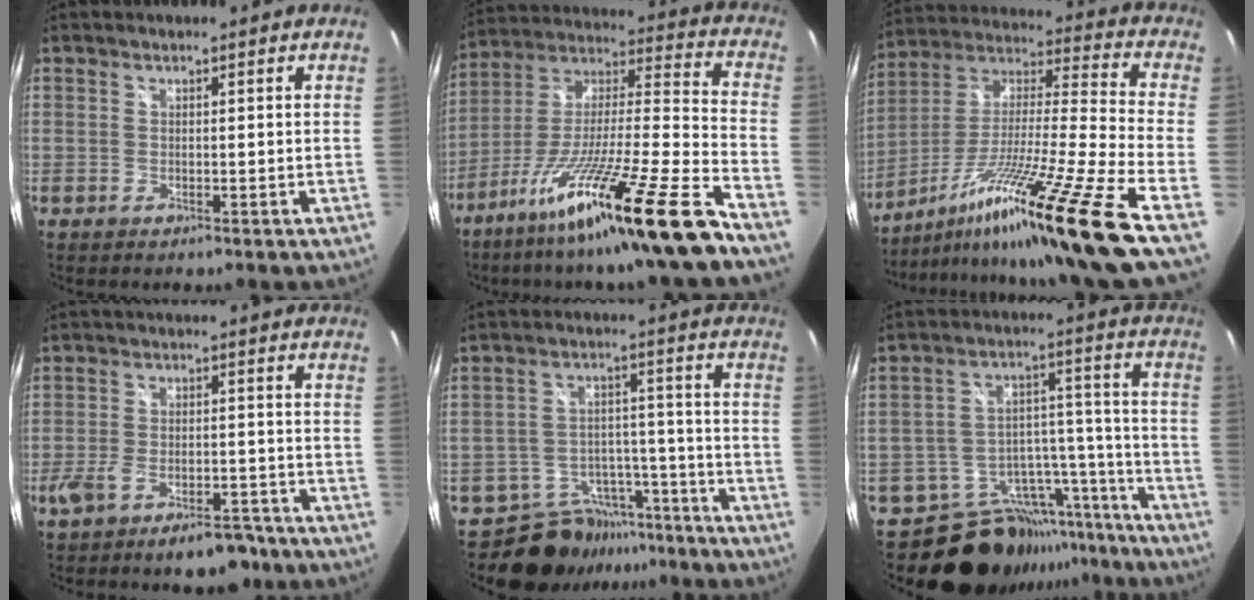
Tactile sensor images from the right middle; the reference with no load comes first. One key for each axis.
{"total": 24.6, "fx": -17.5, "fy": -1.9, "fz": 17.2, "tx": -0.272, "ty": -0.054, "tz": -0.297}
{"total": 24.8, "fx": -15.4, "fy": -1.9, "fz": 19.4, "tx": -0.302, "ty": -0.061, "tz": -0.263}
{"total": 9.7, "fx": -6.8, "fy": 4.2, "fz": 5.6, "tx": -0.118, "ty": -0.004, "tz": -0.104}
{"total": 11.3, "fx": -9.5, "fy": 6.0, "fz": 0.8, "tx": -0.027, "ty": 0.032, "tz": -0.135}
{"total": 19.7, "fx": -16.8, "fy": 9.2, "fz": 4.4, "tx": -0.078, "ty": 0.063, "tz": -0.230}